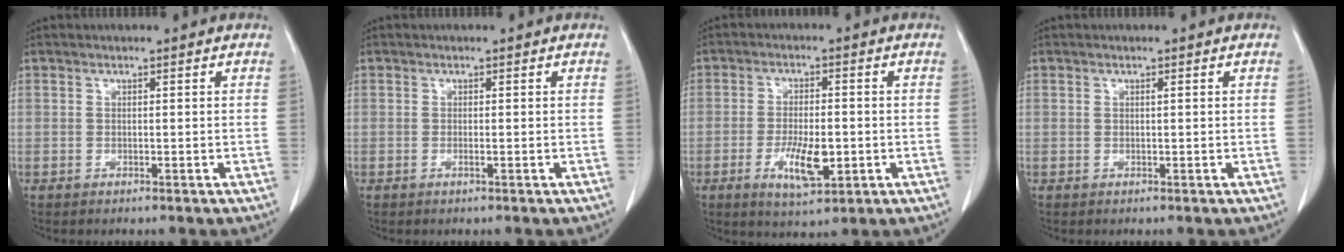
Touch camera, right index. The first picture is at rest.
{"total": 1.0, "force": [-0.3, 0.3, 0.9], "torque": [-0.021, -0.001, -0.004]}
{"total": 8.1, "force": [-2.3, 2.8, 7.2], "torque": [-0.136, -0.006, -0.031]}
{"total": 0.8, "force": [0.2, 0.4, 0.7], "torque": [-0.018, 0.006, 0.004]}